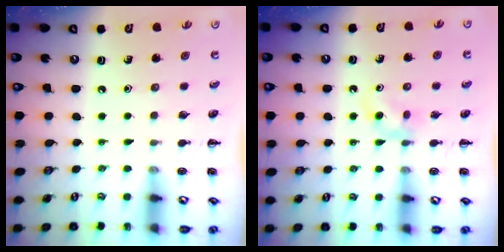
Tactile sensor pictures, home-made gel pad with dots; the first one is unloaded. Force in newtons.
{"total": 2.5, "press": 2.3, "slide": 1.0}